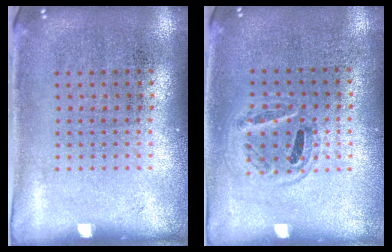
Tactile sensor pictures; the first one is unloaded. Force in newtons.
{"total": 0.8, "press": 0.8, "slide": 0.2}